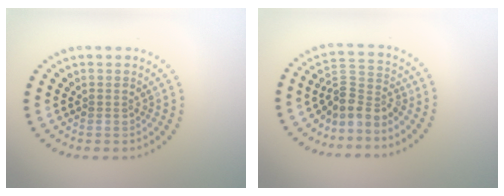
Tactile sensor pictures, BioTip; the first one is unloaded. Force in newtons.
{"total": 3.3, "press": 2.3, "slide": 2.3}